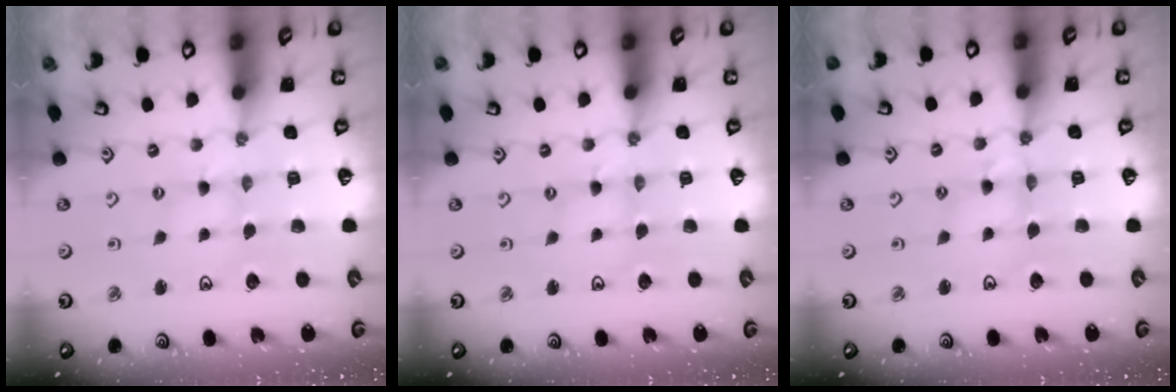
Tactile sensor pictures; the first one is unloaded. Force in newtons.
{"total": 1.4, "press": 1.4, "slide": 0.2}
{"total": 3.8, "press": 3.8, "slide": 0.3}